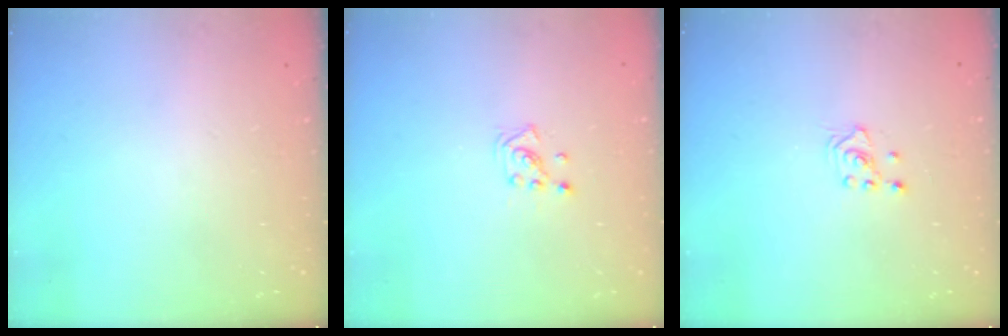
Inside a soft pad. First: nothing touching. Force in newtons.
{"total": 2.1, "press": 2.0, "slide": 0.8}
{"total": 2.1, "press": 2.1, "slide": 0.2}